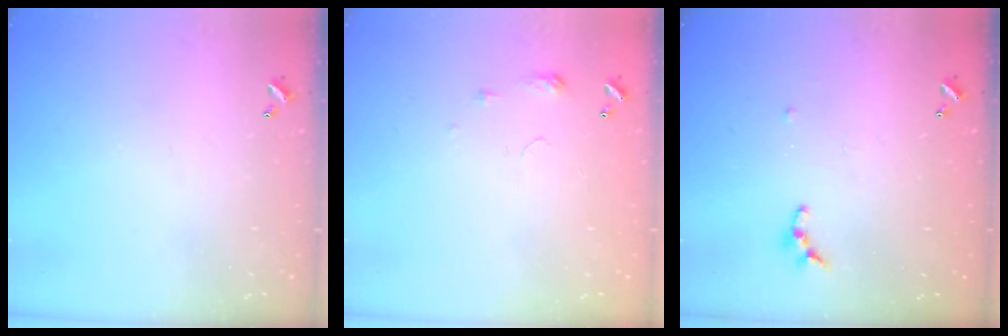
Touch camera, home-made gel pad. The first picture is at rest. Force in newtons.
{"total": 6.3, "press": 6.3, "slide": 0.6}
{"total": 5.5, "press": 5.5, "slide": 0.4}